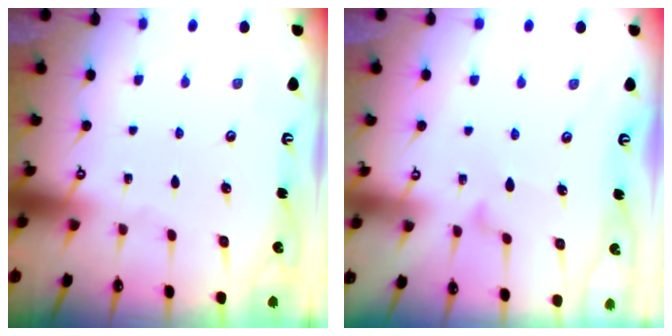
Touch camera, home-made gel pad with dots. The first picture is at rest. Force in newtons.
{"total": 8.2, "press": 8.2, "slide": 0.4}